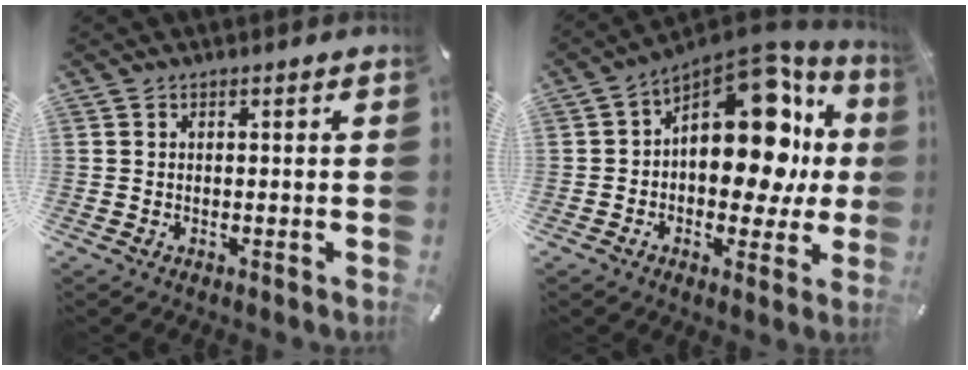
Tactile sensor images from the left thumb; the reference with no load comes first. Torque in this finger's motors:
{"motor_torque": [1.25, 1.26, 1.37, 0.90, 0.20]}